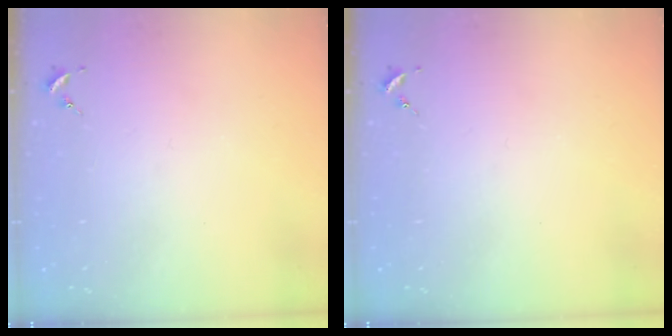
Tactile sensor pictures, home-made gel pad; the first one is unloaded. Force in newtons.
{"total": 0.0}